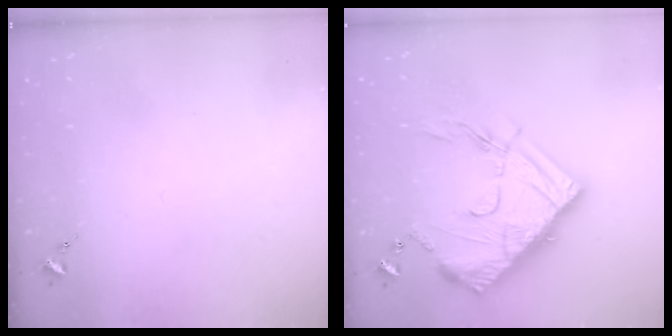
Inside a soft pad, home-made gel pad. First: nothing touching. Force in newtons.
{"total": 21.5, "press": 21.4, "slide": 1.6}